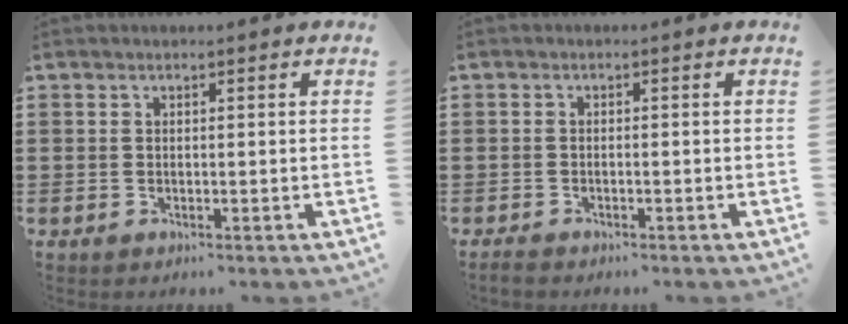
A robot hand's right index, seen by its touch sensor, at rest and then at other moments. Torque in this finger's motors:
{"motor_torque": [1.23, 0.91, 0.03, 0.00]}